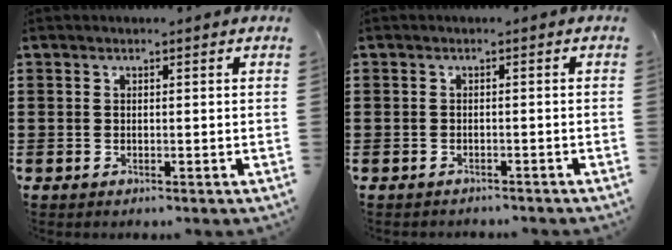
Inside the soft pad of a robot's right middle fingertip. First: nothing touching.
{"total": 1.0, "force": [-1.0, 0.3, -0.2], "torque": [0.002, 0.003, -0.023]}